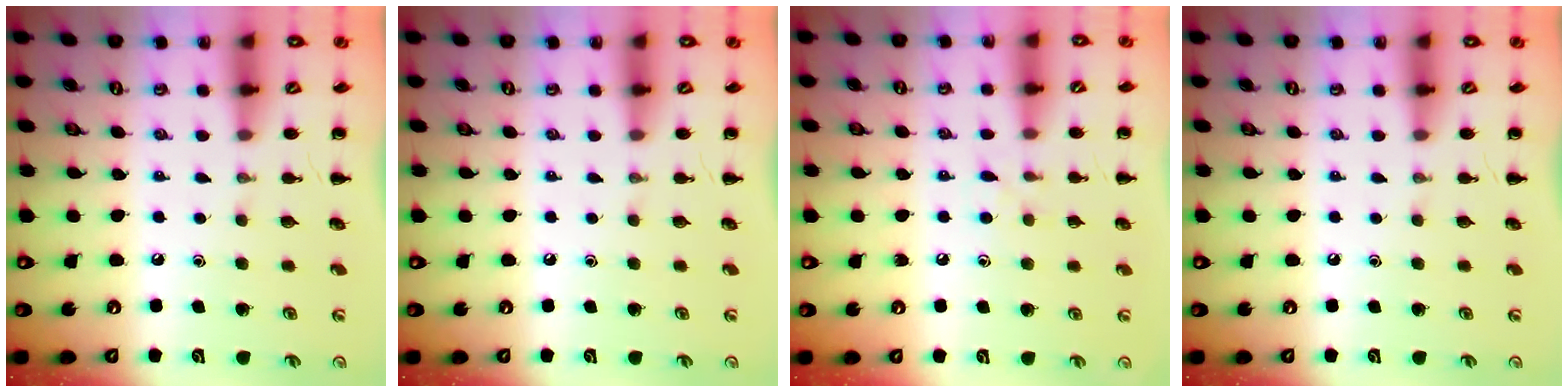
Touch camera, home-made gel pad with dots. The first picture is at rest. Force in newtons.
{"total": 0.0}
{"total": 4.3, "press": 4.1, "slide": 1.5}
{"total": 0.0}